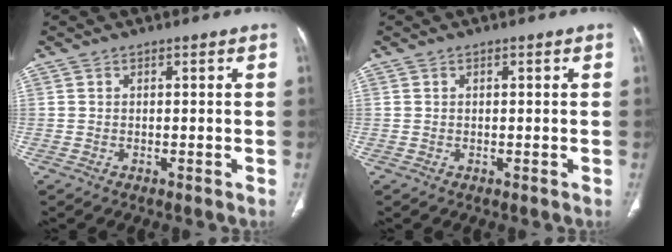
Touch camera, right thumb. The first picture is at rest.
{"total": 0.6, "force": [0.2, 0.2, 0.5], "torque": [-0.015, 0.004, 0.005]}